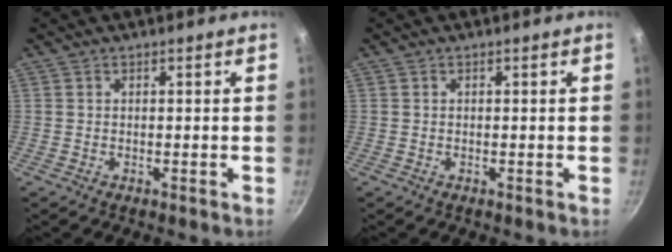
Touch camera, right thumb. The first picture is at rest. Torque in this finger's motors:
{"motor_torque": [-0.14, 0.08, 0.02, 0.00, 0.03]}